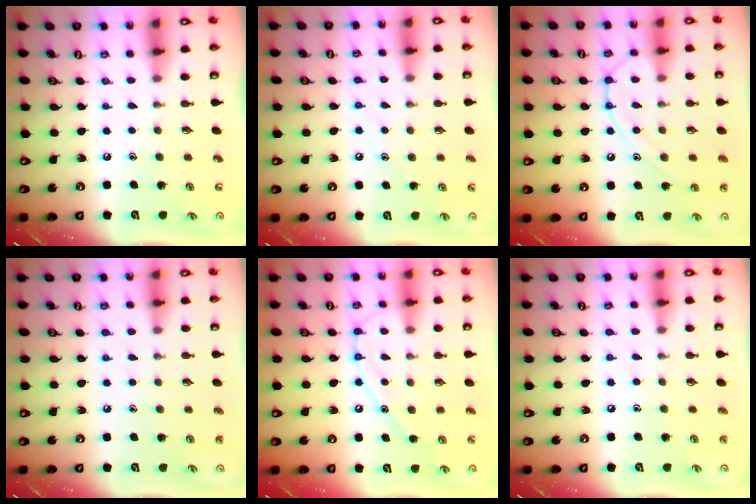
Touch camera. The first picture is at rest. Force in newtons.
{"total": 5.9, "press": 5.9, "slide": 0.6}
{"total": 13.1, "press": 13.0, "slide": 1.2}
{"total": 4.8, "press": 4.8, "slide": 0.6}
{"total": 11.2, "press": 11.1, "slide": 1.1}
{"total": 4.8, "press": 4.8, "slide": 0.6}